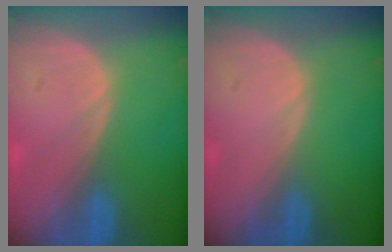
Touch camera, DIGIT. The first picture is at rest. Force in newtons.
{"total": 0.0}